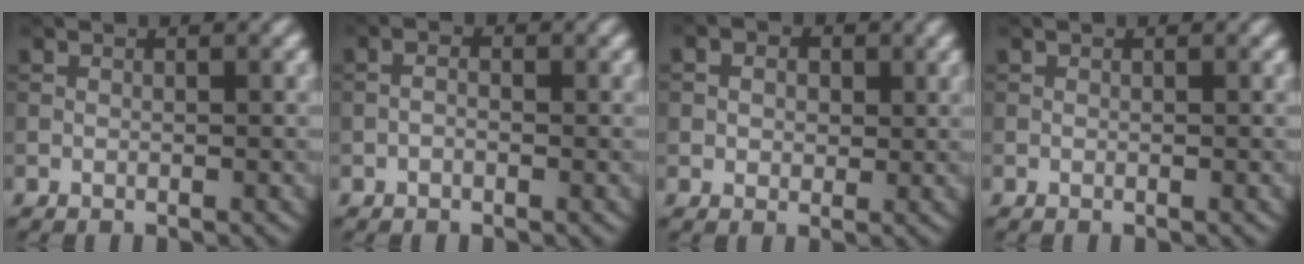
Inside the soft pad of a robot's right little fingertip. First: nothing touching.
{"total": 1.1, "force": [-0.4, 0.6, 0.8], "torque": [-0.013, -0.002, -0.014]}
{"total": 3.3, "force": [1.0, 2.6, 1.6], "torque": [-0.025, 0.004, -0.003]}
{"total": 0.0}